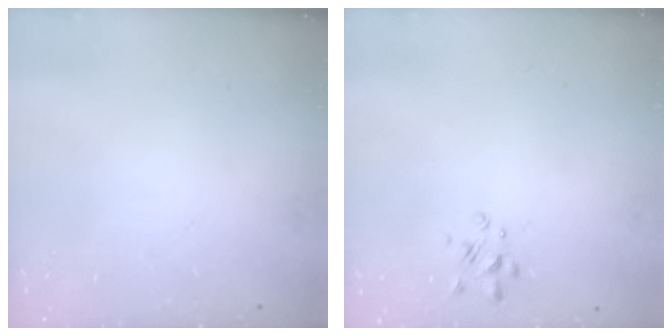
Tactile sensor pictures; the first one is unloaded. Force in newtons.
{"total": 2.7, "press": 2.4, "slide": 1.2}